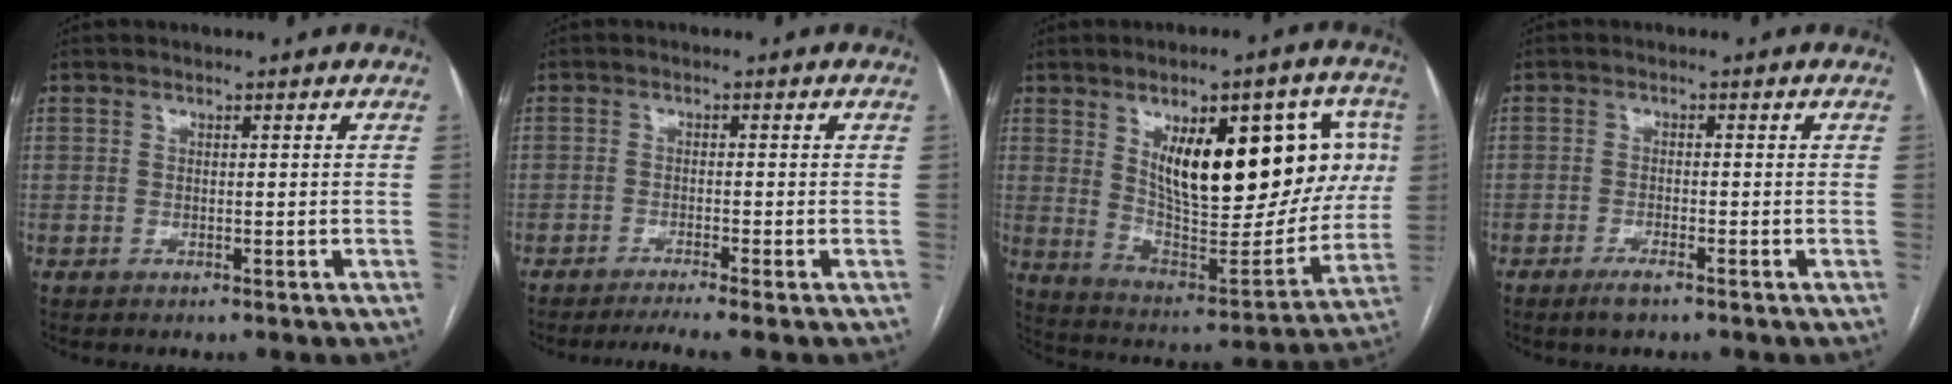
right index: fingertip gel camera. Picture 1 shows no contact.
{"total": 4.1, "force": [-3.4, -1.3, 2.0], "torque": [-0.032, -0.007, -0.058]}
{"total": 24.3, "force": [6.8, 8.9, 21.5], "torque": [-0.314, 0.013, 0.113]}
{"total": 2.5, "force": [-1.8, 0.3, 1.7], "torque": [-0.035, -0.003, -0.033]}